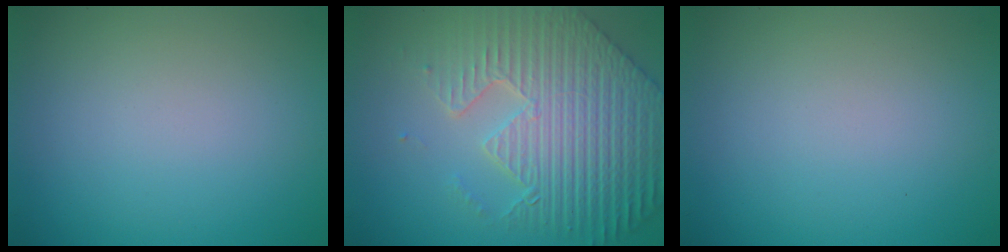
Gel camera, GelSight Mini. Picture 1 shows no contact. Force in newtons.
{"total": 8.6, "press": 6.5, "slide": 5.6}
{"total": 0.0}